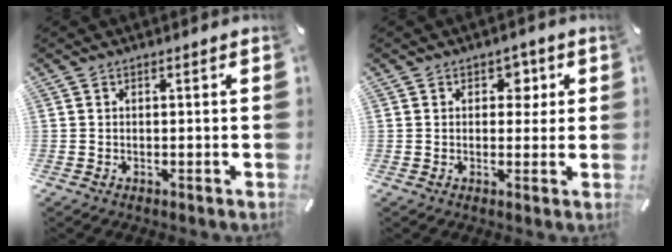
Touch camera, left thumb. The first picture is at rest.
{"total": 4.0, "force": [1.2, 3.0, 2.3], "torque": [-0.011, -0.008, 0.009]}